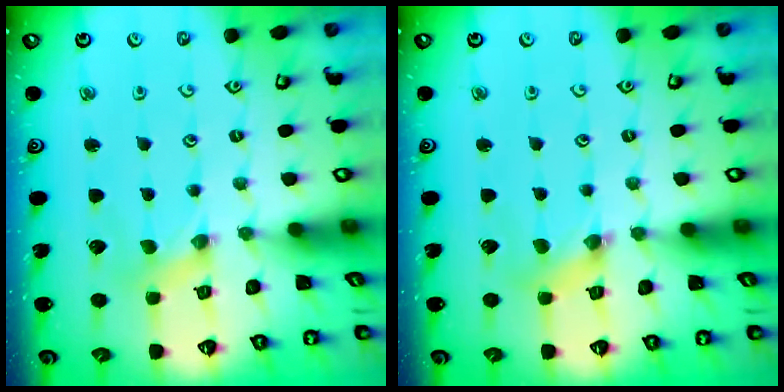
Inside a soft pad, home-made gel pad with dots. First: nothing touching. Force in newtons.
{"total": 1.8, "press": 1.8, "slide": 0.3}